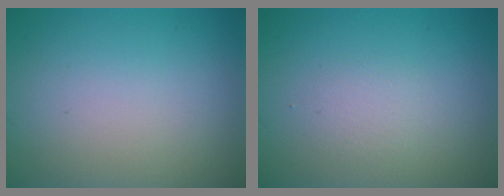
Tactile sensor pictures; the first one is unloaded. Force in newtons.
{"total": 1.3, "press": 1.3, "slide": 0.0}